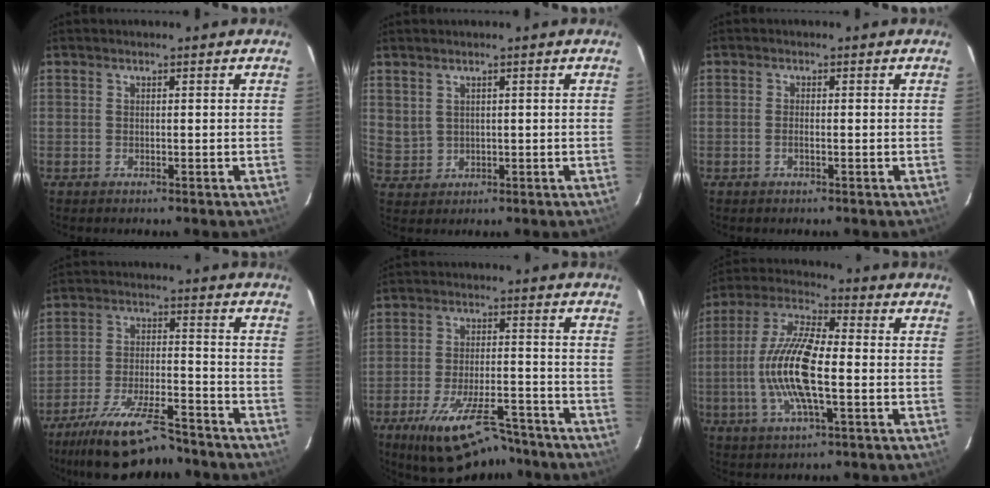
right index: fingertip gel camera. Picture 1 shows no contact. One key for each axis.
{"total": 2.7, "fx": 1.6, "fy": 2.0, "fz": 1.0, "tx": -0.020, "ty": 0.002, "tz": 0.042}
{"total": 1.1, "fx": -0.4, "fy": 0.2, "fz": 1.0, "tx": -0.022, "ty": 0.001, "tz": -0.008}
{"total": 16.6, "fx": -13.8, "fy": 4.1, "fz": 8.3, "tx": -0.175, "ty": -0.018, "tz": -0.225}
{"total": 16.1, "fx": -12.1, "fy": 5.2, "fz": 9.3, "tx": -0.177, "ty": -0.022, "tz": -0.186}
{"total": 14.6, "fx": -2.3, "fy": 4.1, "fz": 13.8, "tx": -0.283, "ty": 0.002, "tz": -0.051}